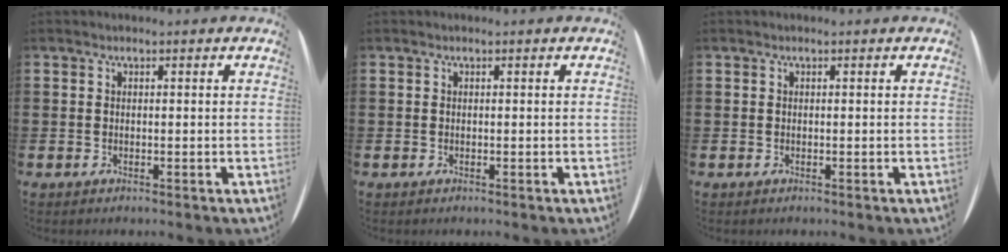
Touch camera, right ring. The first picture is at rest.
{"total": 0.0}
{"total": 0.0}